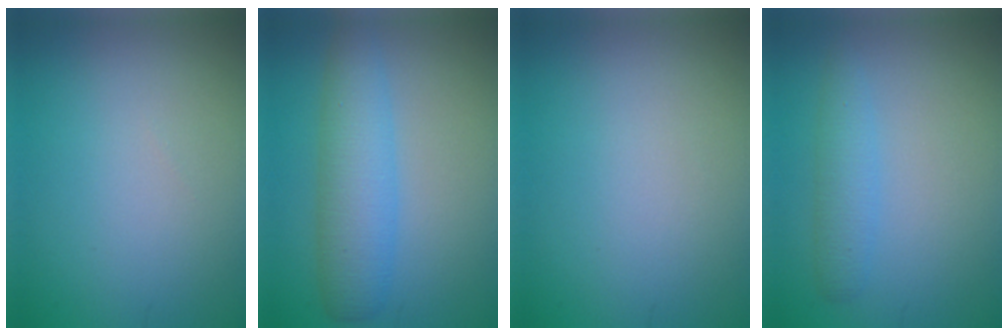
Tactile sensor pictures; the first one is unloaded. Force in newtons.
{"total": 4.9, "press": 4.9, "slide": 0.1}
{"total": 0.0}
{"total": 2.2, "press": 2.2, "slide": 0.2}